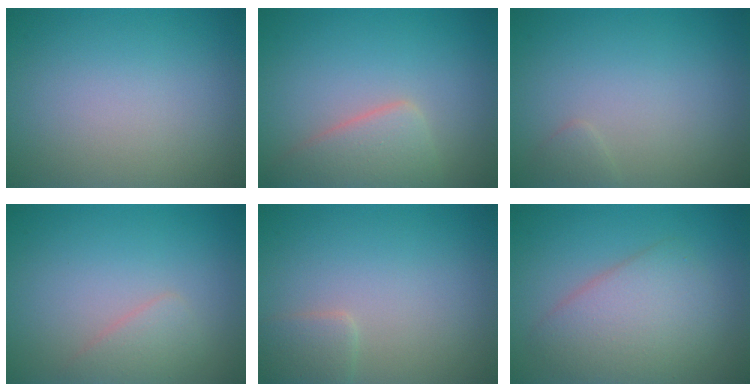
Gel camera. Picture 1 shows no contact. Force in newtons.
{"total": 3.8, "press": 3.8, "slide": 0.2}
{"total": 0.8, "press": 0.8, "slide": 0.0}
{"total": 1.7, "press": 1.7, "slide": 0.1}
{"total": 1.6, "press": 1.6, "slide": 0.1}
{"total": 4.6, "press": 4.6, "slide": 0.1}